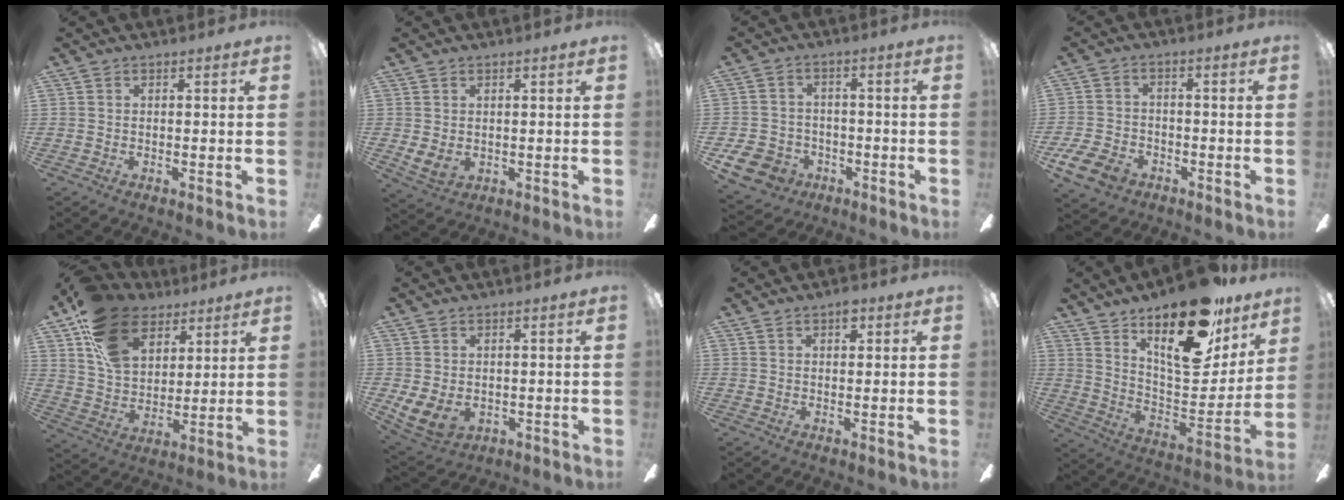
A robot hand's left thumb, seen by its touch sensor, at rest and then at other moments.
{"total": 3.6, "force": [1.0, 2.7, 2.2], "torque": [-0.046, -0.008, 0.018]}
{"total": 8.7, "force": [-4.5, 6.8, 2.9], "torque": [-0.075, 0.031, -0.083]}
{"total": 8.7, "force": [-4.9, 5.7, 4.4], "torque": [-0.106, 0.027, -0.093]}
{"total": 17.4, "force": [10.3, 11.1, 8.7], "torque": [-0.171, -0.032, 0.198]}
{"total": 5.7, "force": [0.8, 4.4, 3.6], "torque": [-0.075, -0.011, 0.015]}
{"total": 3.1, "force": [2.0, 1.7, 1.8], "torque": [-0.014, -0.004, 0.029]}
{"total": 23.9, "force": [16.2, 9.8, 14.5], "torque": [-0.201, -0.105, 0.276]}